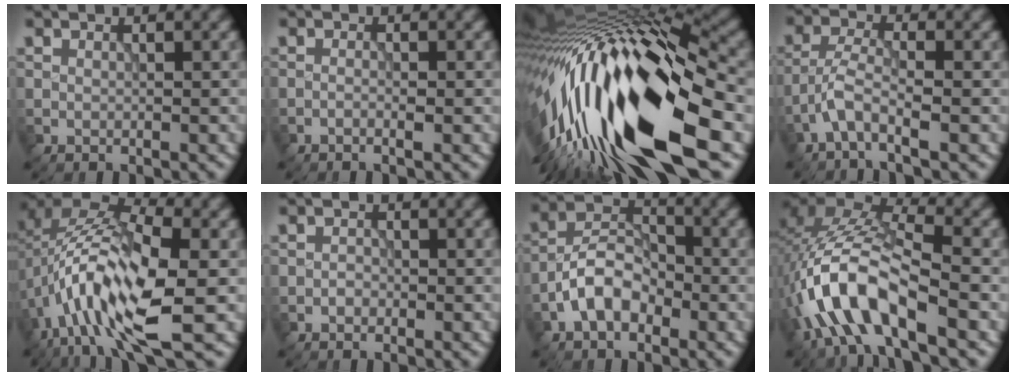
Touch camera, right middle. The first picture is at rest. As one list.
[{"total": 0.7, "force": [-0.4, 0.0, 0.5], "torque": [-0.008, -0.003, -0.011]}, {"total": 17.7, "force": [-3.8, 5.6, 16.3], "torque": [-0.286, 0.012, -0.079]}, {"total": 3.2, "force": [-1.9, 0.8, 2.4], "torque": [-0.053, 0.008, -0.045]}, {"total": 12.1, "force": [-2.9, 5.0, 10.7], "torque": [-0.195, 0.007, -0.059]}, {"total": 0.7, "force": [-0.4, 0.5, 0.3], "torque": [-0.005, -0.001, -0.011]}, {"total": 4.9, "force": [-2.3, 2.9, 3.2], "torque": [-0.055, 0.013, -0.050]}, {"total": 9.2, "force": [-3.8, 3.5, 7.7], "torque": [-0.158, 0.013, -0.075]}]